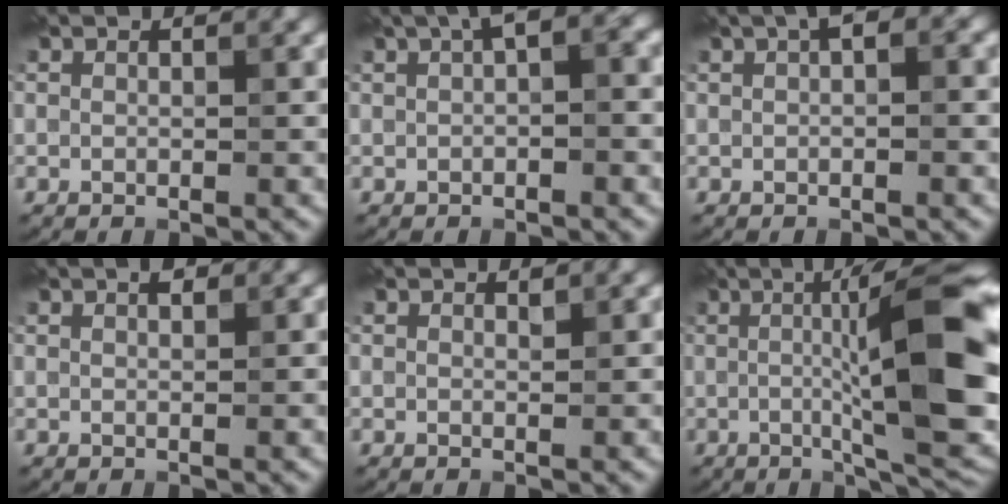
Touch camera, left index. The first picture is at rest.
{"total": 3.5, "force": [1.3, 0.9, 3.1], "torque": [-0.040, 0.016, 0.013]}
{"total": 2.1, "force": [0.7, 0.6, 1.9], "torque": [-0.022, 0.012, 0.009]}
{"total": 0.9, "force": [0.6, 0.3, 0.6], "torque": [-0.009, 0.000, 0.010]}
{"total": 0.0}
{"total": 14.0, "force": [-0.2, 2.7, 13.7], "torque": [-0.180, 0.007, -0.004]}